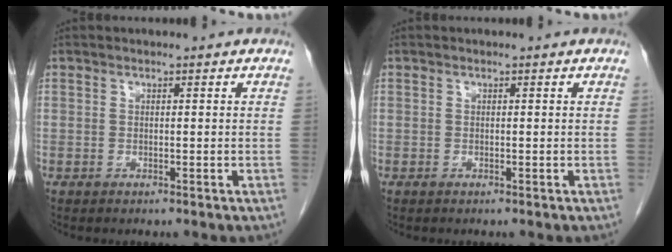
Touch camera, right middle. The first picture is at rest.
{"total": 0.0}